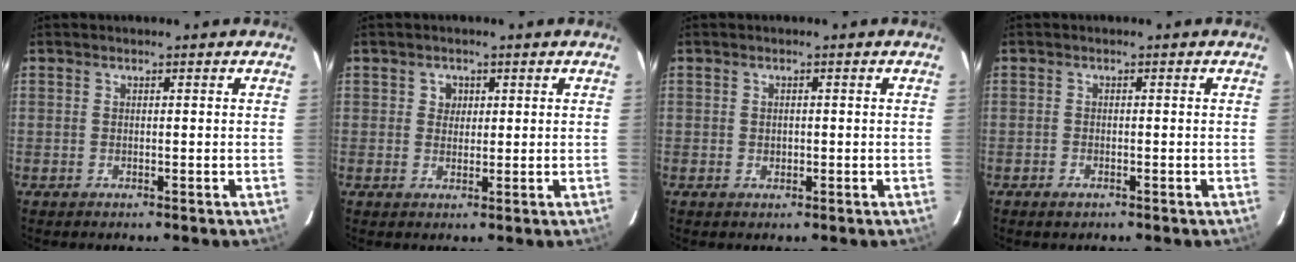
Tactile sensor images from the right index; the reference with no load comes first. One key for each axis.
{"total": 2.3, "fx": 0.6, "fy": 2.2, "fz": 0.3, "tx": 0.000, "ty": 0.010, "tz": 0.008}
{"total": 1.0, "fx": 0.0, "fy": 1.0, "fz": 0.3, "tx": -0.001, "ty": 0.001, "tz": 0.001}
{"total": 1.3, "fx": -0.9, "fy": 0.7, "fz": 0.6, "tx": -0.012, "ty": -0.001, "tz": -0.017}